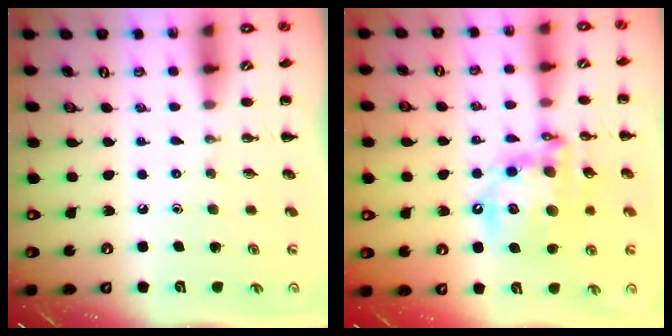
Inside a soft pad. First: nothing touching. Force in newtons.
{"total": 15.7, "press": 15.3, "slide": 3.4}